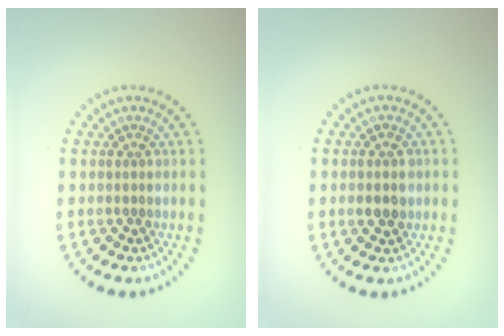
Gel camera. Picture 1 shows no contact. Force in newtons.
{"total": 2.5, "press": 2.5, "slide": 0.1}